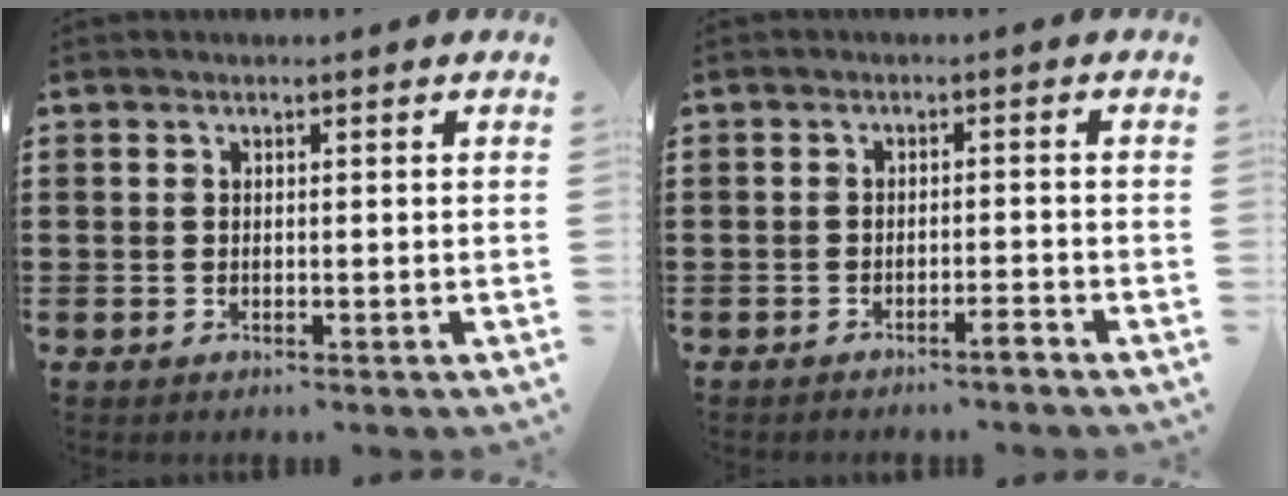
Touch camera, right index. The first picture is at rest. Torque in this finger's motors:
{"motor_torque": [0.00, 0.00, 0.13, 0.01]}